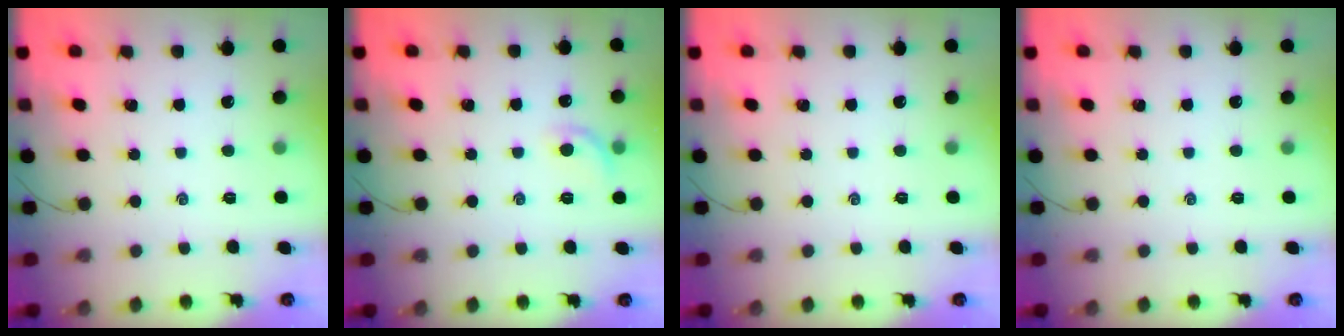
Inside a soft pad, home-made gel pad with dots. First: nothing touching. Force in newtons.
{"total": 6.5, "press": 6.3, "slide": 1.4}
{"total": 0.0}
{"total": 0.0}